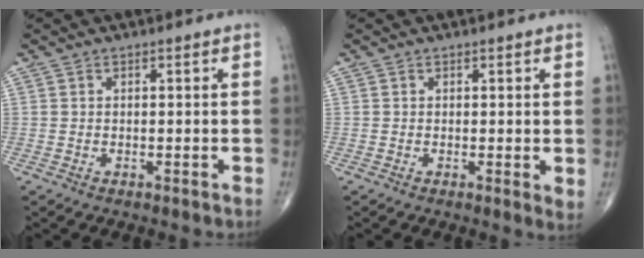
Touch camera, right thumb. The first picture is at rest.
{"total": 2.1, "force": [0.3, 0.6, 1.9], "torque": [-0.027, -0.008, 0.001]}